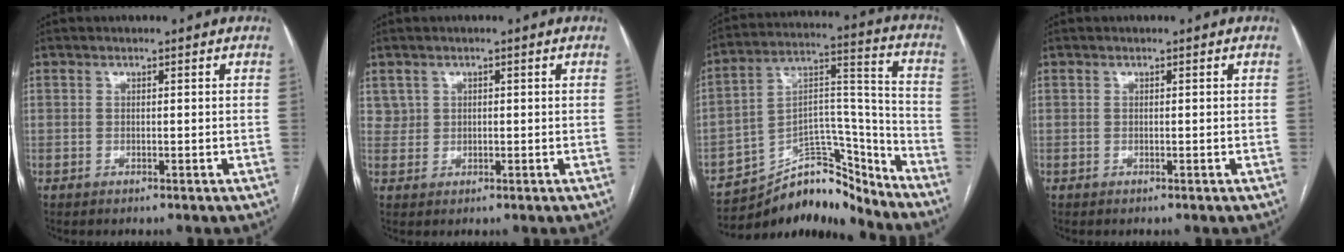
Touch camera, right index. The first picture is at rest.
{"total": 1.9, "force": [0.9, 1.7, 0.0], "torque": [0.011, 0.006, 0.012]}
{"total": 14.6, "force": [-13.6, 4.3, 3.1], "torque": [-0.039, 0.067, -0.226]}
{"total": 0.0}